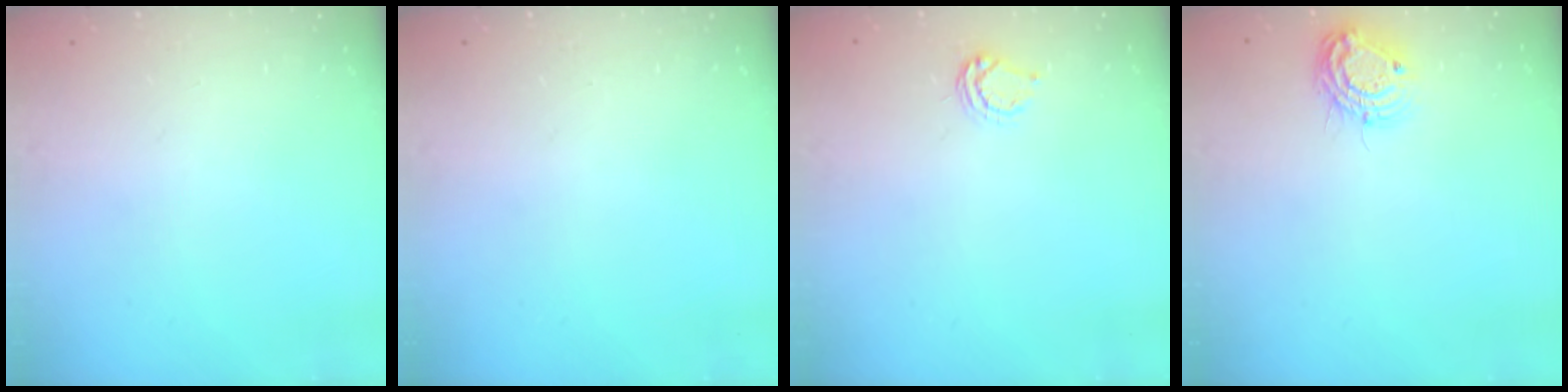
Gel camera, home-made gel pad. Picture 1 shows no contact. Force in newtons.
{"total": 0.0}
{"total": 4.9, "press": 4.9, "slide": 0.7}
{"total": 9.6, "press": 9.6, "slide": 0.8}